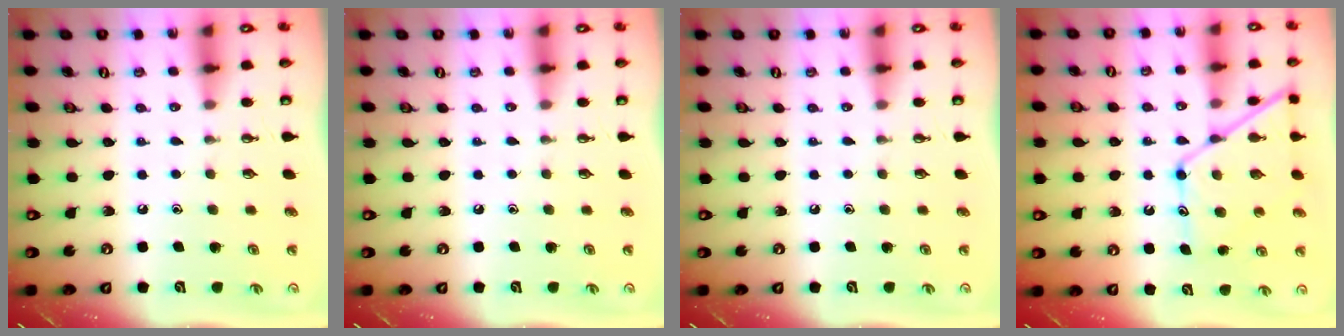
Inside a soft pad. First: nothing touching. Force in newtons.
{"total": 0.0}
{"total": 0.0}
{"total": 13.8, "press": 13.8, "slide": 1.2}